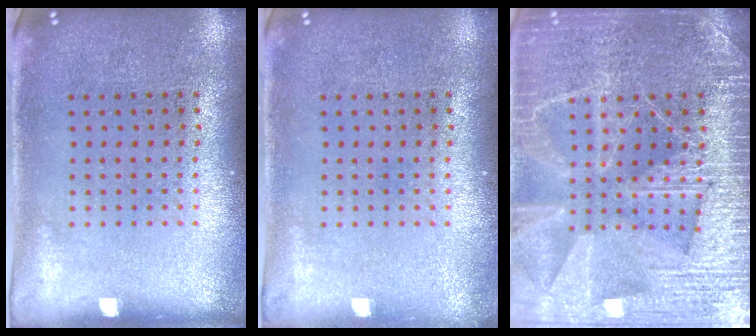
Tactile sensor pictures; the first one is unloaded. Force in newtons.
{"total": 0.6, "press": 0.6, "slide": 0.1}
{"total": 6.3, "press": 6.3, "slide": 0.7}